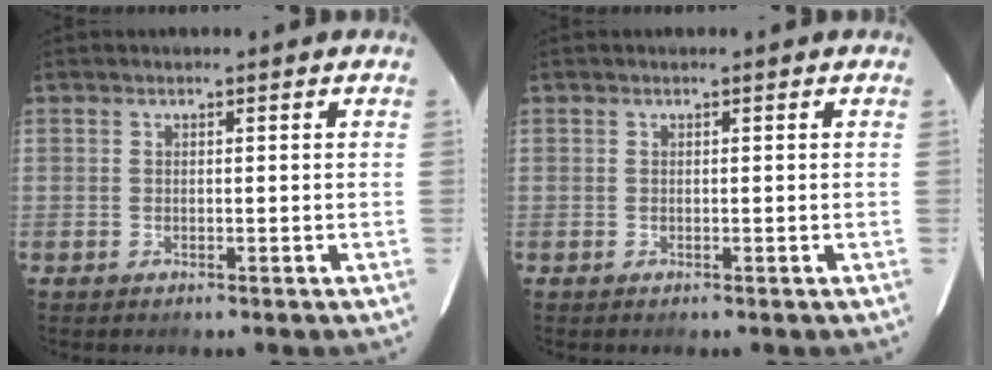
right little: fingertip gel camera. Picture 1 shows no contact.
{"total": 0.0}